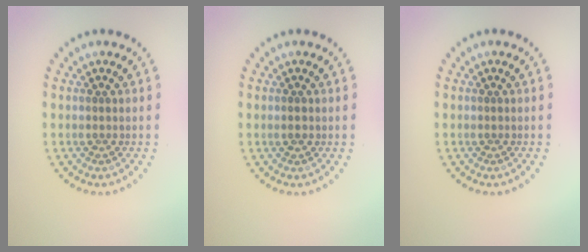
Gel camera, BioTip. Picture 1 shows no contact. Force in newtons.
{"total": 1.0, "press": 1.0, "slide": 0.1}
{"total": 0.0}